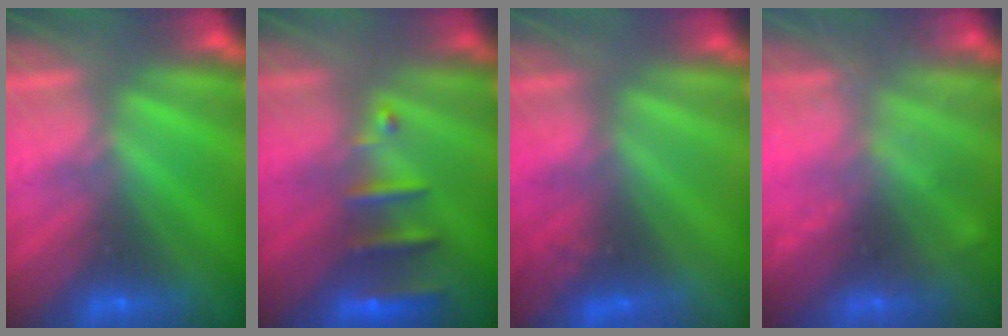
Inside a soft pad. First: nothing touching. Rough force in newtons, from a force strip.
{"total": 2.7}
{"total": 3.9}
{"total": 1.6}